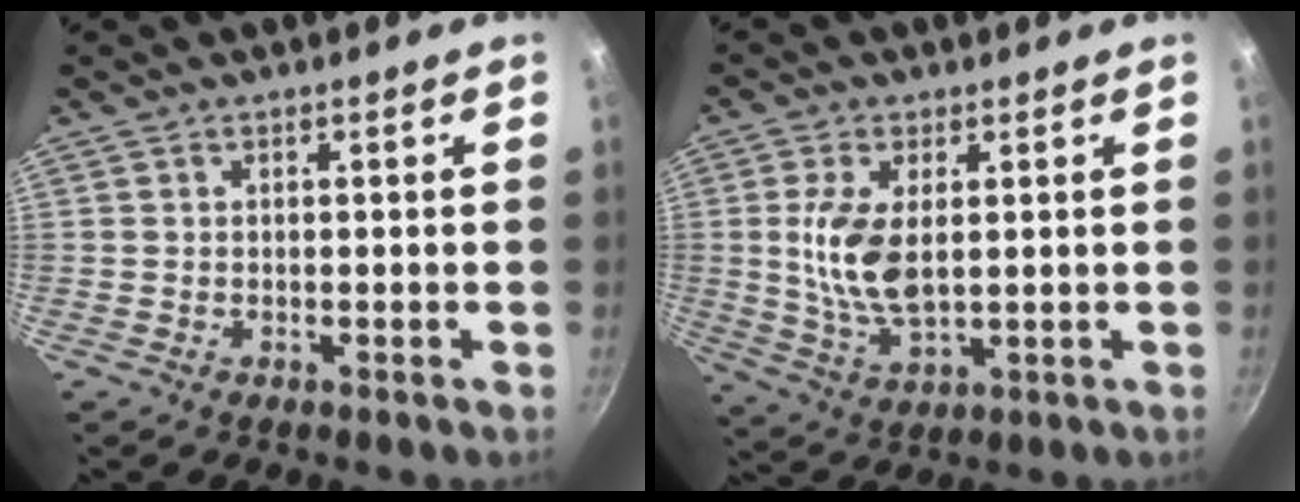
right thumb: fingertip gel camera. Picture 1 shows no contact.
{"total": 9.9, "force": [1.3, 4.9, 8.5], "torque": [-0.167, -0.009, 0.031]}